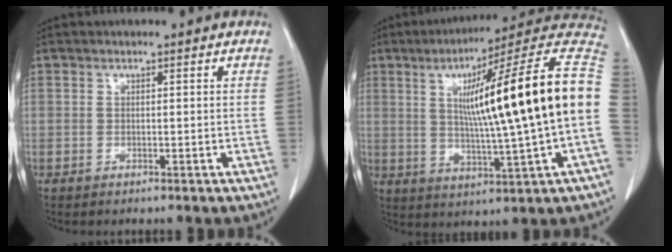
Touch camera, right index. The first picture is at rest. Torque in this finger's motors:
{"motor_torque": [1.60, -0.54, 1.05, 0.21]}